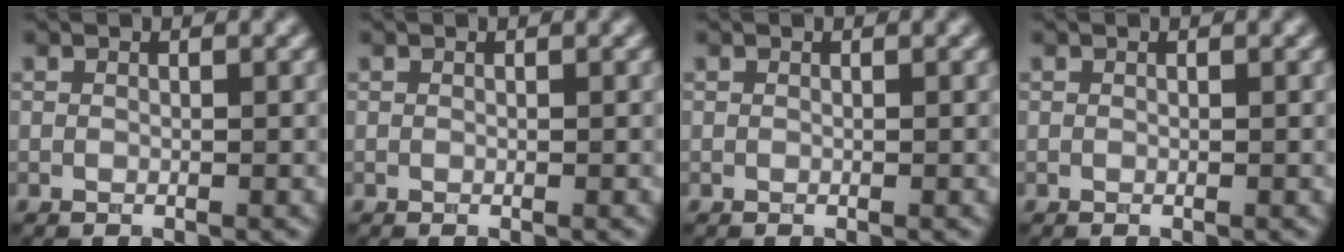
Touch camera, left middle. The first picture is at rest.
{"total": 0.0}
{"total": 0.0}
{"total": 0.0}